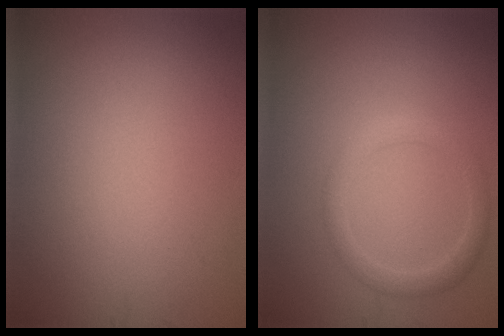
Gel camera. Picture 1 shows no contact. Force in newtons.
{"total": 2.2, "press": 2.2, "slide": 0.1}